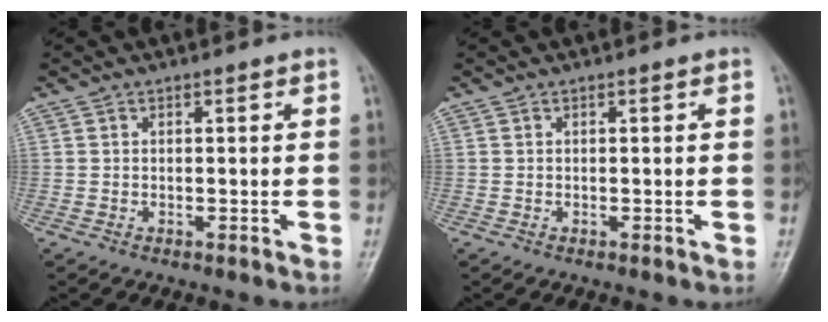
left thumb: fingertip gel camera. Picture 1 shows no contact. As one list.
[{"total": 0.0}]